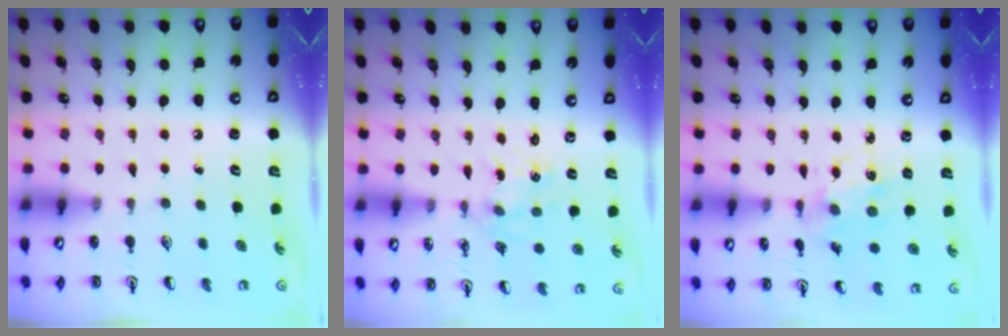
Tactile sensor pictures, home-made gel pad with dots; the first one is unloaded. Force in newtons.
{"total": 0.9, "press": 0.8, "slide": 0.1}
{"total": 4.0, "press": 3.9, "slide": 1.0}